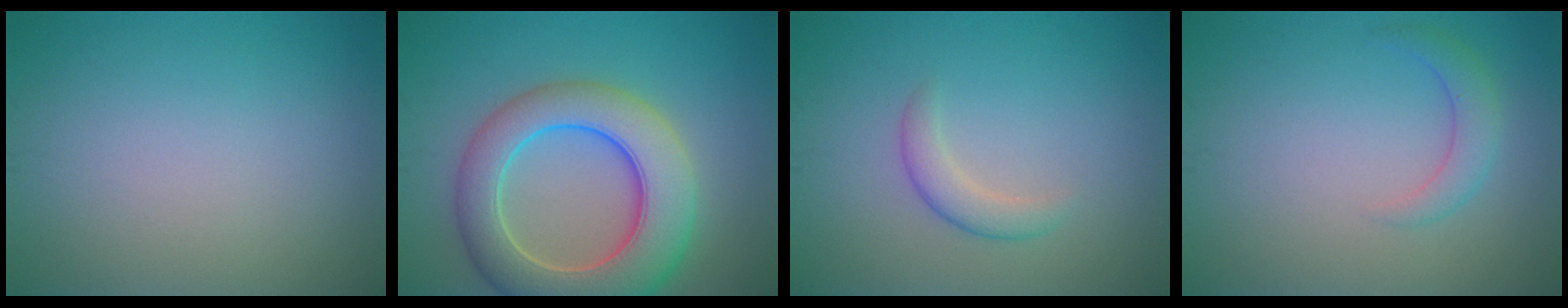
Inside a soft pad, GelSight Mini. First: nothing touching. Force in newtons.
{"total": 9.6, "press": 9.5, "slide": 0.5}
{"total": 2.1, "press": 2.1, "slide": 0.1}
{"total": 2.0, "press": 2.0, "slide": 0.1}